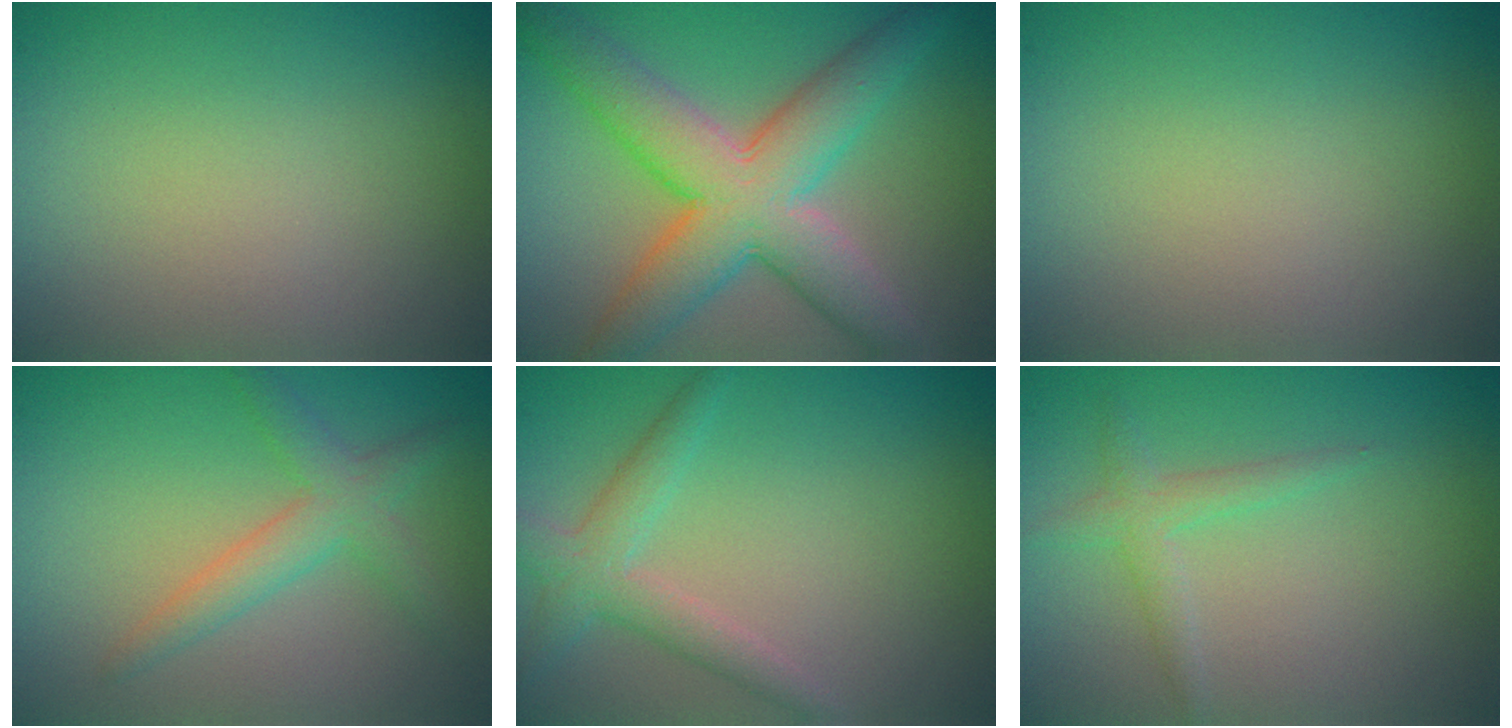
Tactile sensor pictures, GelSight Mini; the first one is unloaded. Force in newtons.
{"total": 8.7, "press": 8.7, "slide": 0.2}
{"total": 0.0}
{"total": 3.0, "press": 3.0, "slide": 0.2}
{"total": 2.8, "press": 2.7, "slide": 0.2}
{"total": 1.7, "press": 1.7, "slide": 0.0}